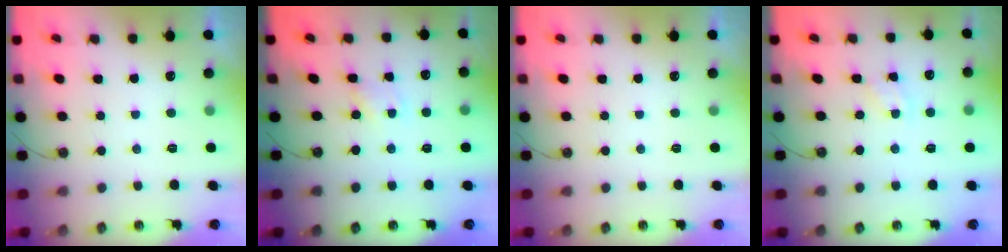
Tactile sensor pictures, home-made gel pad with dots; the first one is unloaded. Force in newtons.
{"total": 1.9, "press": 1.9, "slide": 0.2}
{"total": 0.0}
{"total": 2.2, "press": 2.2, "slide": 0.3}